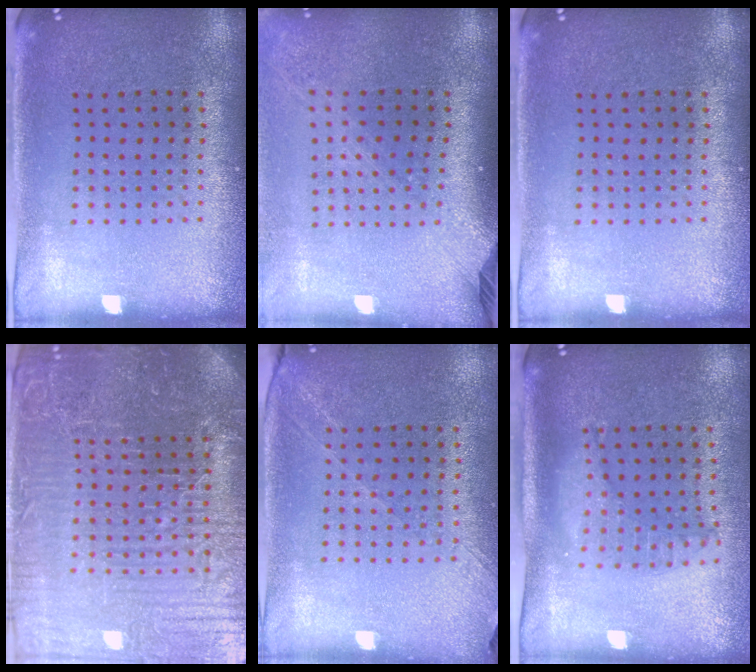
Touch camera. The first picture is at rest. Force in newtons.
{"total": 2.3, "press": 1.7, "slide": 1.6}
{"total": 0.0}
{"total": 6.4, "press": 5.8, "slide": 2.6}
{"total": 1.3, "press": 1.2, "slide": 0.5}
{"total": 1.2, "press": 1.2, "slide": 0.2}